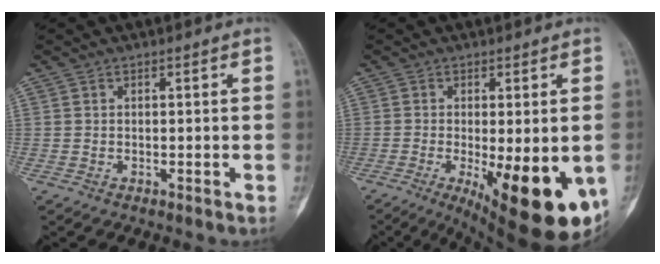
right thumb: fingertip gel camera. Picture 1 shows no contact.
{"total": 18.3, "force": [-5.9, 6.2, 16.2], "torque": [-0.176, -0.024, -0.065]}